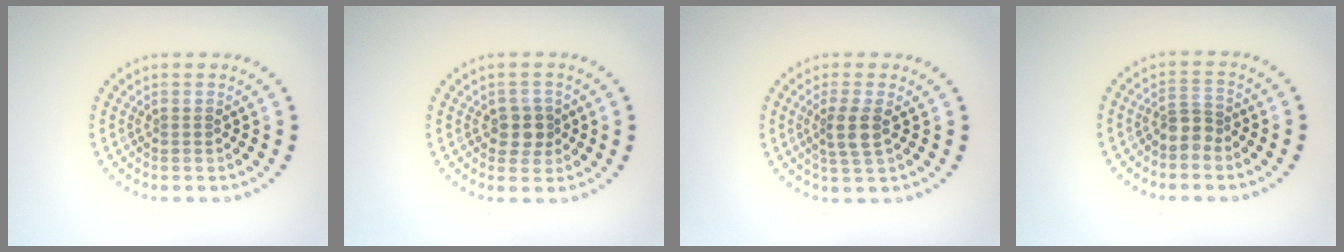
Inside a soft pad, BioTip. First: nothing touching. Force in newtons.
{"total": 2.3, "press": 2.1, "slide": 0.8}
{"total": 2.4, "press": 2.0, "slide": 1.3}
{"total": 2.2, "press": 1.7, "slide": 1.3}